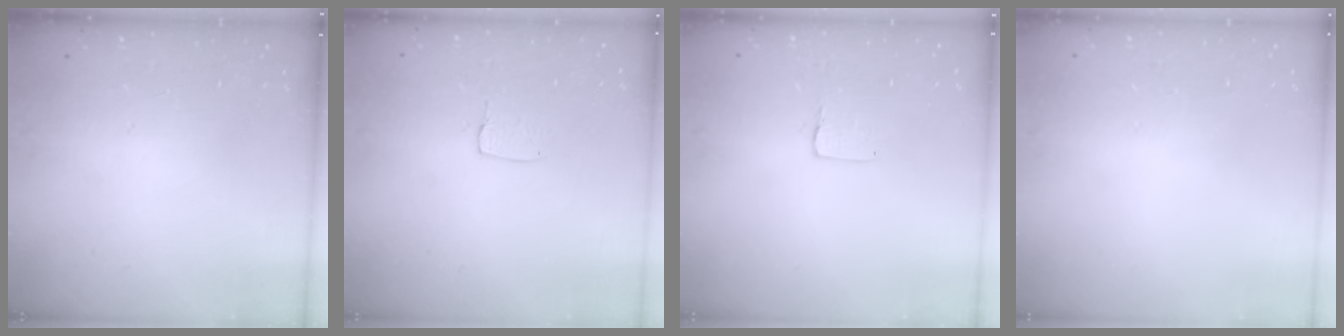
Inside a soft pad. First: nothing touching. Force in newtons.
{"total": 3.3, "press": 3.3, "slide": 0.1}
{"total": 1.3, "press": 1.2, "slide": 0.1}
{"total": 0.0}